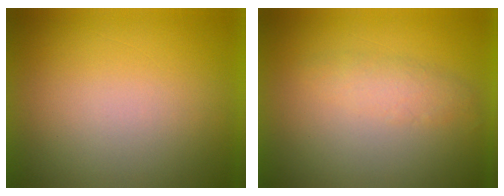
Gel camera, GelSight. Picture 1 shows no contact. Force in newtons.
{"total": 2.5}